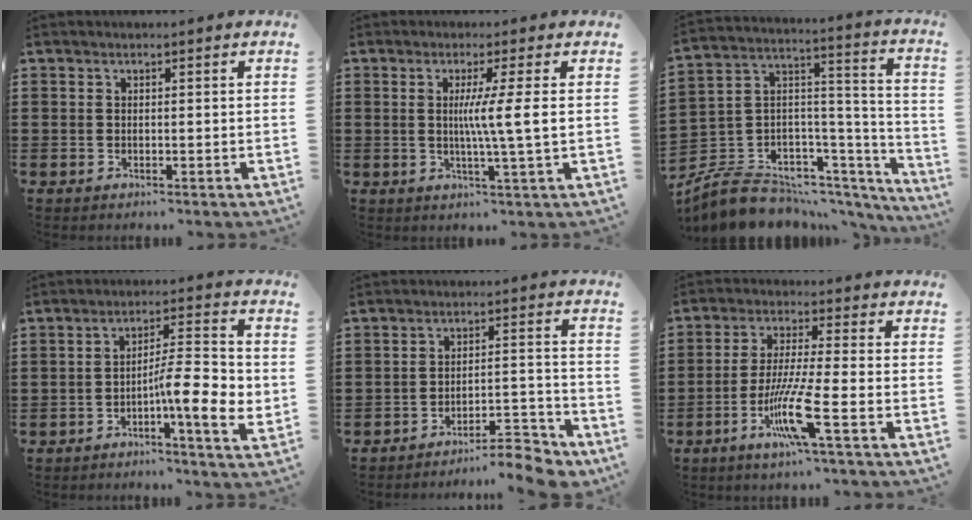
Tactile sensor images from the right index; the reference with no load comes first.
{"total": 6.1, "force": [0.5, -0.9, 6.0], "torque": [-0.112, -0.010, 0.002]}
{"total": 8.4, "force": [-6.6, 4.8, 1.9], "torque": [-0.054, 0.002, -0.121]}
{"total": 9.5, "force": [-2.3, 2.0, 9.0], "torque": [-0.133, -0.007, -0.041]}
{"total": 7.3, "force": [-6.7, 0.8, 2.7], "torque": [-0.036, 0.010, -0.127]}
{"total": 9.5, "force": [-4.2, 0.3, 8.5], "torque": [-0.179, -0.017, -0.083]}